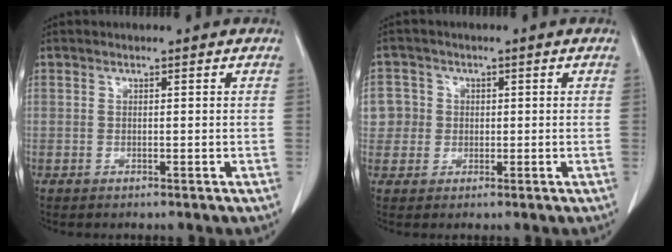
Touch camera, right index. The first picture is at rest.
{"total": 4.8, "force": [0.5, 4.7, 0.2], "torque": [0.005, 0.014, 0.010]}